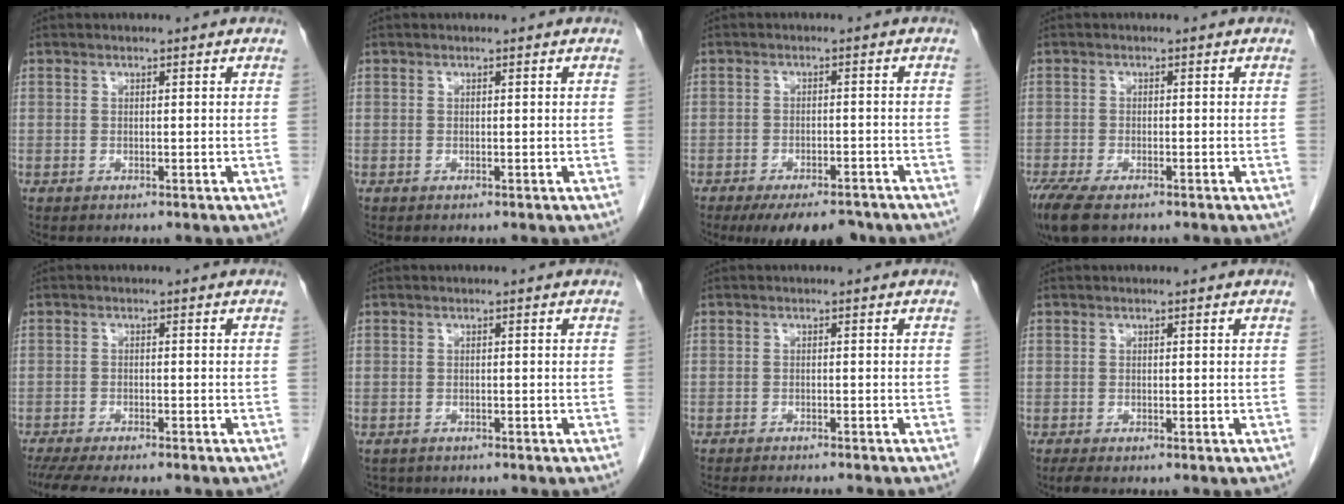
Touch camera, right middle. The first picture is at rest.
{"total": 0.0}
{"total": 9.4, "force": [-7.5, 3.5, 4.5], "torque": [-0.057, -0.006, -0.107]}
{"total": 6.8, "force": [-4.8, 1.8, 4.5], "torque": [-0.083, -0.019, -0.082]}
{"total": 9.5, "force": [-7.9, 1.5, 5.0], "torque": [-0.066, -0.008, -0.114]}
{"total": 2.4, "force": [-2.1, 1.2, 0.4], "torque": [-0.010, -0.001, -0.028]}
{"total": 9.1, "force": [-8.1, 0.8, 3.9], "torque": [-0.039, -0.015, -0.106]}
{"total": 1.0, "force": [-0.8, 0.0, 0.6], "torque": [-0.016, -0.005, -0.016]}